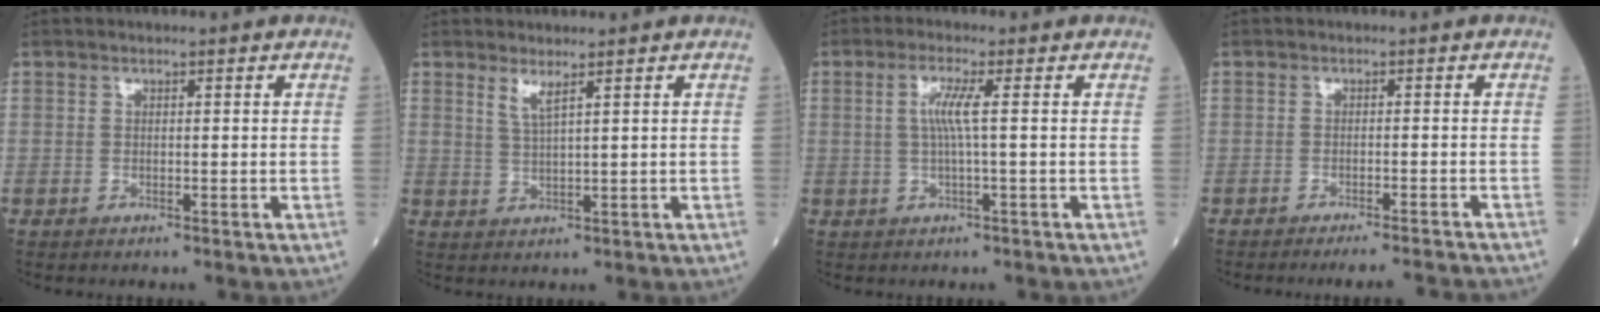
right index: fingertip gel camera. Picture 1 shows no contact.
{"total": 2.3, "force": [1.6, -0.2, 1.7], "torque": [-0.038, -0.010, 0.035]}
{"total": 3.6, "force": [0.4, -0.4, 3.6], "torque": [-0.075, 0.003, 0.008]}
{"total": 7.9, "force": [-7.6, -0.3, 2.3], "torque": [-0.019, -0.012, -0.089]}